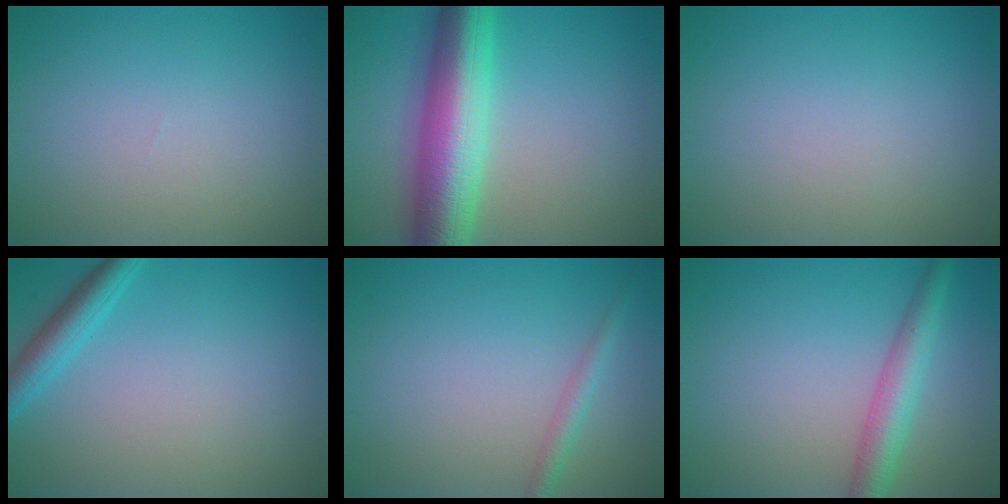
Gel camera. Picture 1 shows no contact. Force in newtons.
{"total": 9.8, "press": 9.8, "slide": 0.1}
{"total": 0.0}
{"total": 2.8, "press": 2.8, "slide": 0.1}
{"total": 1.5, "press": 1.5, "slide": 0.0}
{"total": 3.8, "press": 3.8, "slide": 0.1}